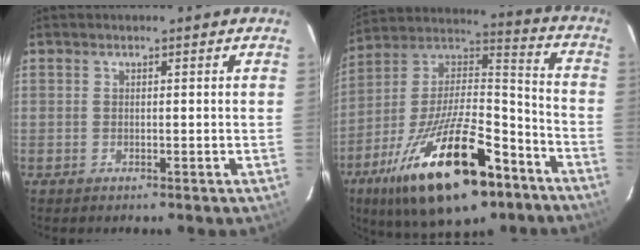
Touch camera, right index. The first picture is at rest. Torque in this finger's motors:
{"motor_torque": [2.14, 0.00, 1.05, 0.21]}